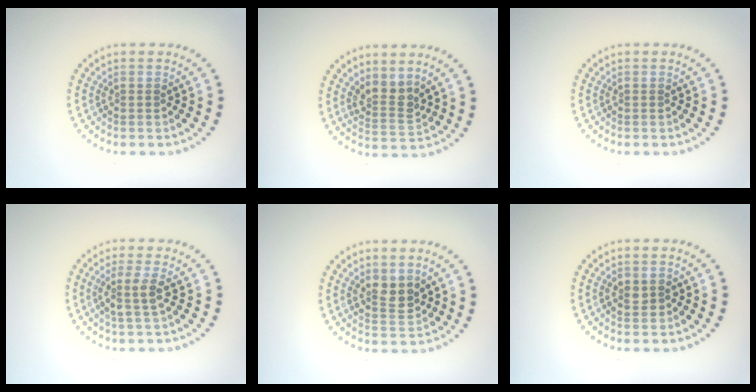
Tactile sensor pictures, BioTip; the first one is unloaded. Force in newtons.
{"total": 2.6, "press": 2.0, "slide": 1.7}
{"total": 0.0}
{"total": 2.2, "press": 1.8, "slide": 1.2}
{"total": 2.6, "press": 2.5, "slide": 0.9}
{"total": 1.5, "press": 1.5, "slide": 0.1}